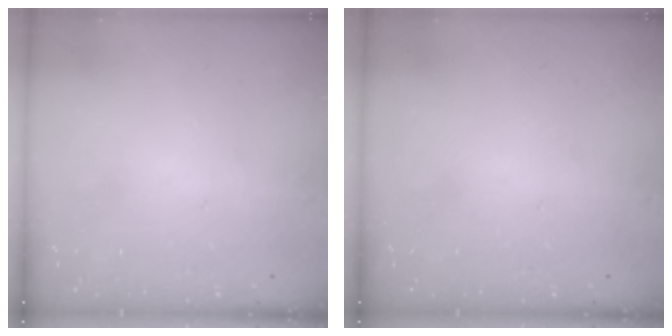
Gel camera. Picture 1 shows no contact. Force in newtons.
{"total": 0.0}